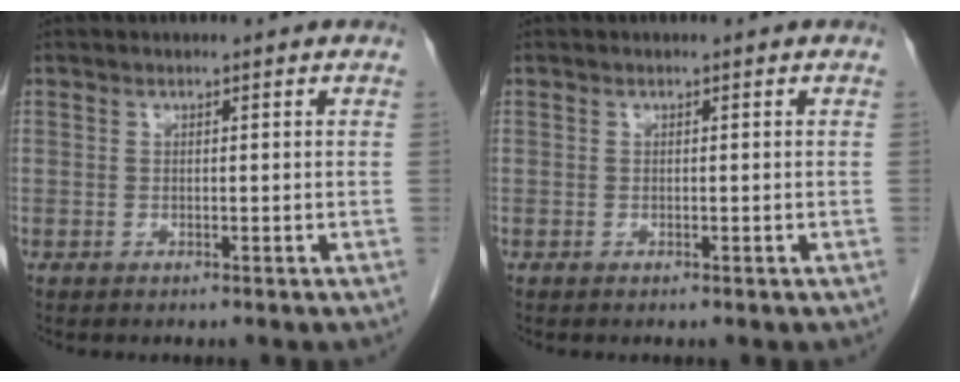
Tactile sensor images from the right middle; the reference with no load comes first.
{"total": 0.0}